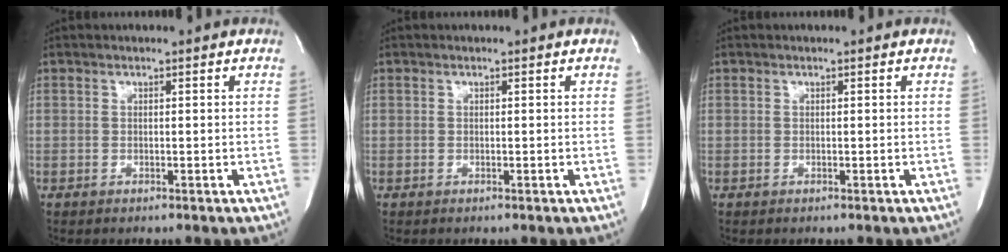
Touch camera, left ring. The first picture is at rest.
{"total": 0.0}
{"total": 0.0}